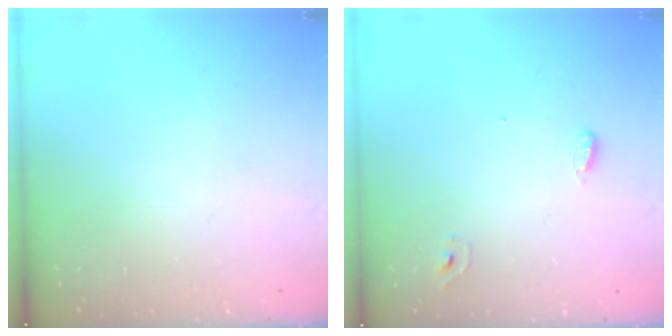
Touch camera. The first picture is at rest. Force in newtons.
{"total": 3.5, "press": 3.2, "slide": 1.4}